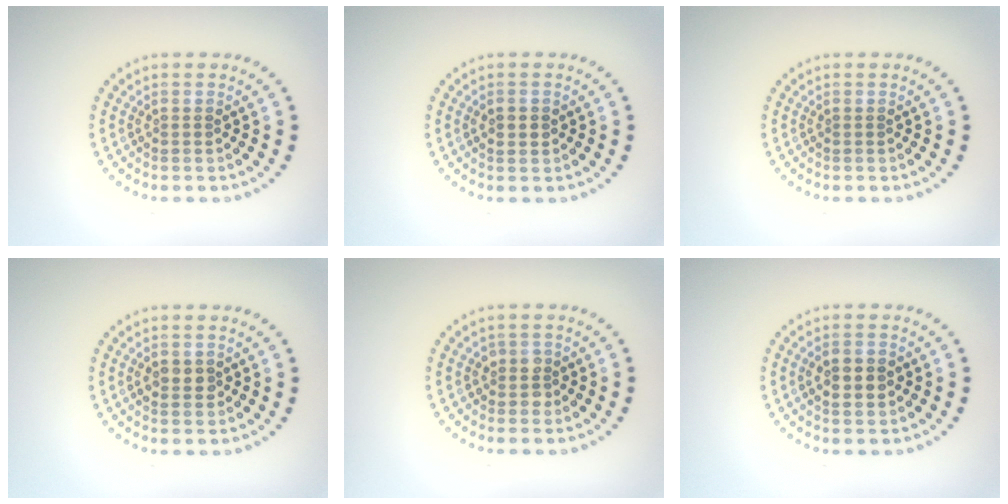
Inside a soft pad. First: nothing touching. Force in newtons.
{"total": 1.9, "press": 1.9, "slide": 0.1}
{"total": 0.0}
{"total": 1.7, "press": 1.7, "slide": 0.3}
{"total": 1.6, "press": 1.5, "slide": 0.6}
{"total": 2.6, "press": 2.6, "slide": 0.1}